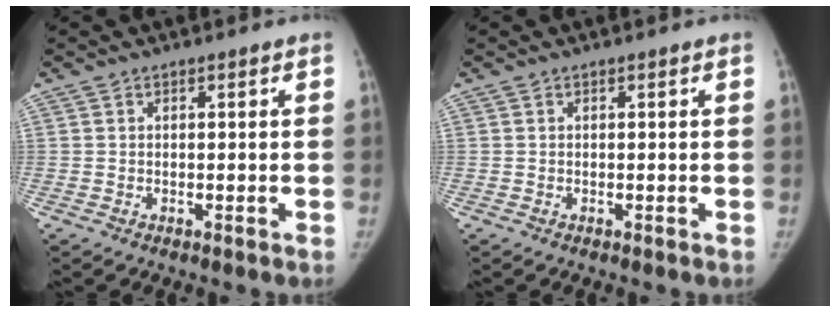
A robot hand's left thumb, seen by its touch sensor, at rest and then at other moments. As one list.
[{"total": 0.0}]